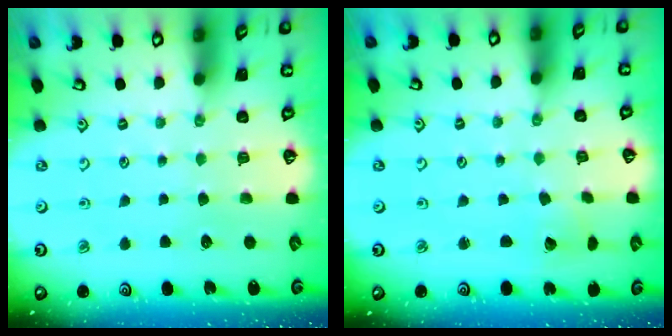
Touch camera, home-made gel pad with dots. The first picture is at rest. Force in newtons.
{"total": 2.0, "press": 2.0, "slide": 0.1}